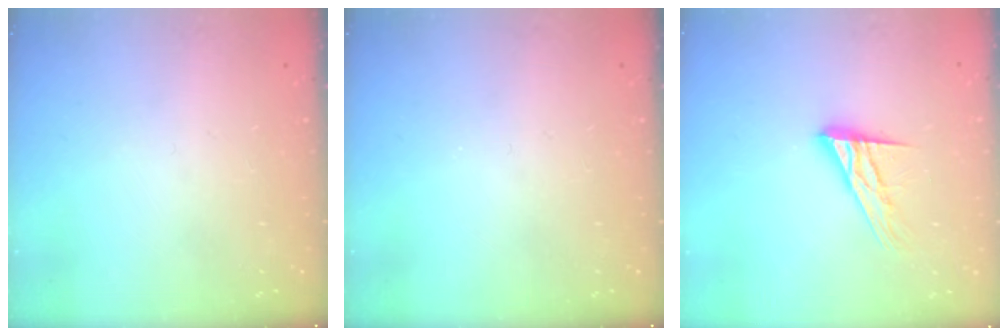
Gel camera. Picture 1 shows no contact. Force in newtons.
{"total": 0.0}
{"total": 13.1, "press": 13.1, "slide": 1.2}